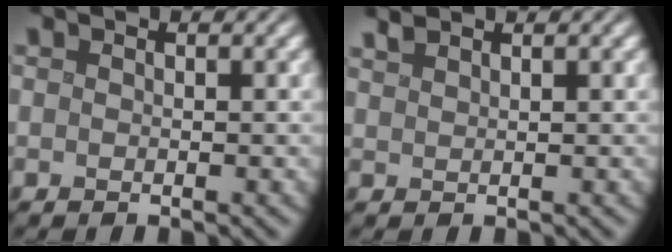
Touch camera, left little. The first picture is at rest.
{"total": 1.2, "force": [1.2, 0.1, 0.4], "torque": [-0.009, 0.006, 0.025]}